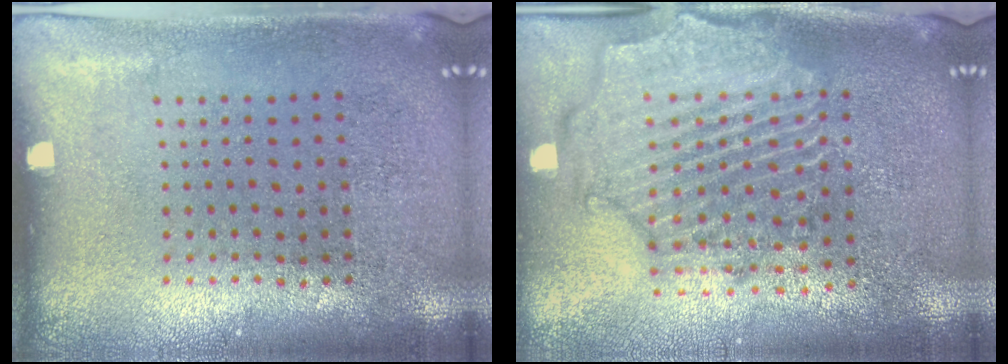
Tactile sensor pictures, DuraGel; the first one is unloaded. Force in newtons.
{"total": 2.3, "press": 2.2, "slide": 0.8}